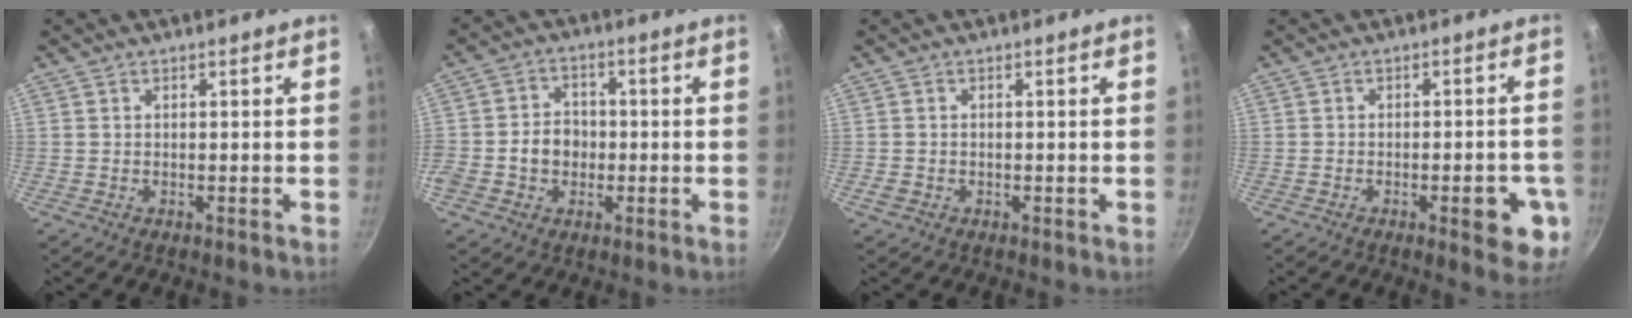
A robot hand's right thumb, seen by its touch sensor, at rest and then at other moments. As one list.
[{"total": 7.0, "force": [-1.4, 5.9, 3.5], "torque": [-0.035, 0.018, -0.033]}, {"total": 1.4, "force": [-0.5, 1.1, 0.6], "torque": [-0.012, 0.001, -0.008]}, {"total": 9.0, "force": [-3.1, 3.2, 7.8], "torque": [-0.072, 0.013, -0.035]}]